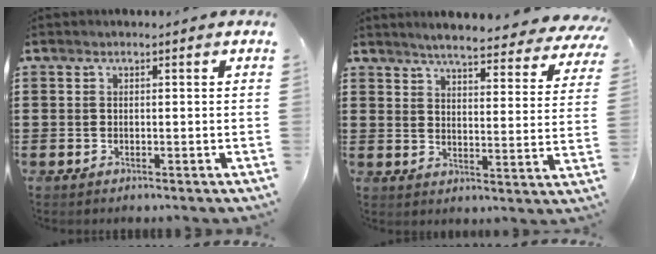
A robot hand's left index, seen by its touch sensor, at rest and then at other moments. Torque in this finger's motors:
{"motor_torque": [2.14, 0.00, 0.13, -0.06]}